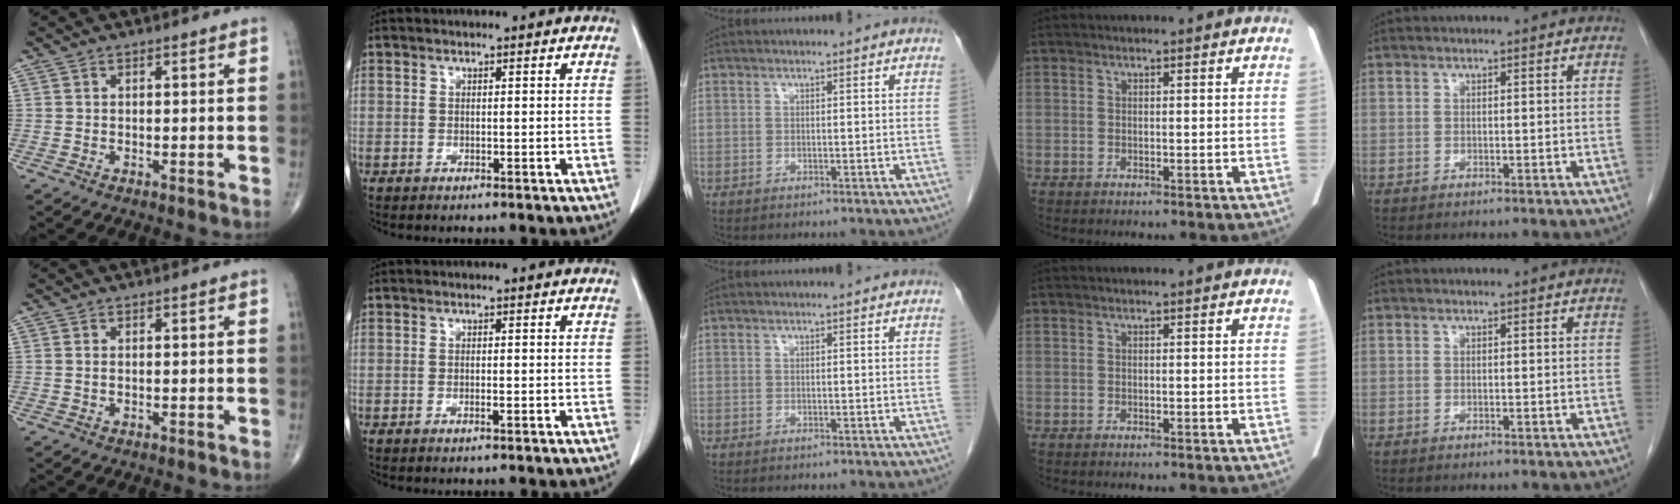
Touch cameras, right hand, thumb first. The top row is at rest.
{"thumb": {"total": 0.6, "force": [0.0, 0.3, 0.5], "torque": [-0.009, 0.002, 0.000]}, "index": {"total": 0.7, "force": [-0.4, 0.0, 0.6], "torque": [-0.015, 0.000, -0.005]}}